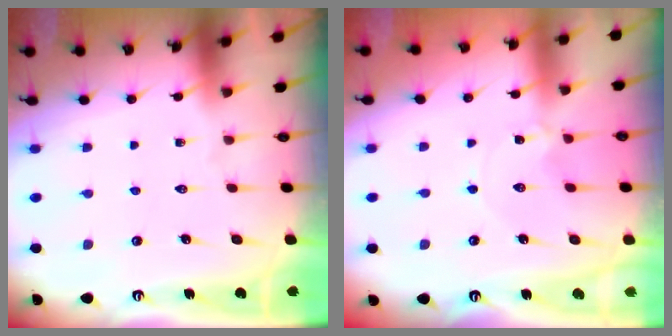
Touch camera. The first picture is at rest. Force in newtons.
{"total": 0.0}